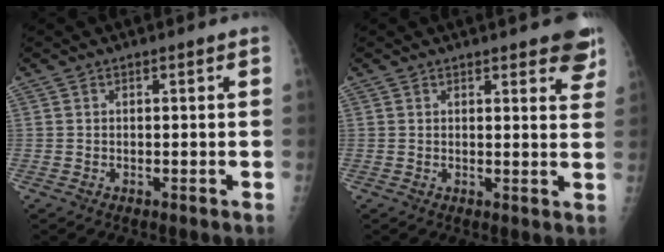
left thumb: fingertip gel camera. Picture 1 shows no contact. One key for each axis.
{"total": 7.2, "fx": 5.2, "fy": 2.3, "fz": 4.5, "tx": -0.026, "ty": -0.021, "tz": 0.053}